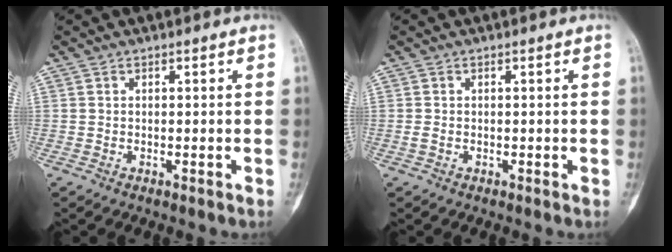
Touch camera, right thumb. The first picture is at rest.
{"total": 1.0, "force": [-0.3, 0.8, 0.6], "torque": [-0.016, -0.001, -0.005]}